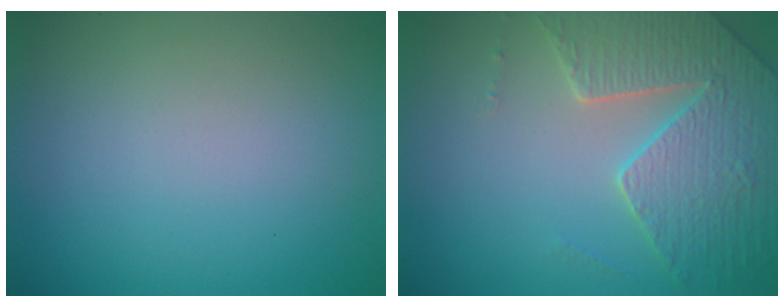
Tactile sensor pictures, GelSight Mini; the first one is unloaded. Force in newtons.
{"total": 4.6, "press": 4.5, "slide": 1.3}